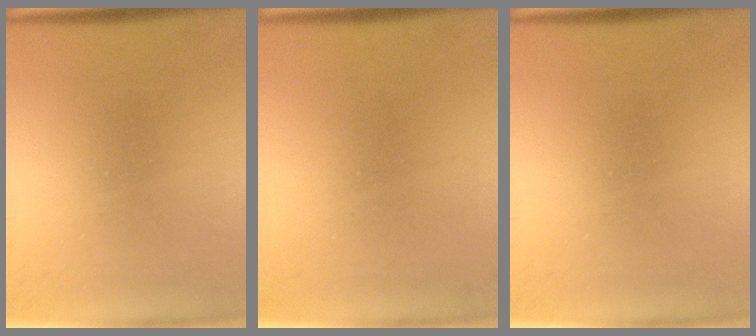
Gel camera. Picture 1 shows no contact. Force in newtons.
{"total": 1.4}
{"total": 0.0}